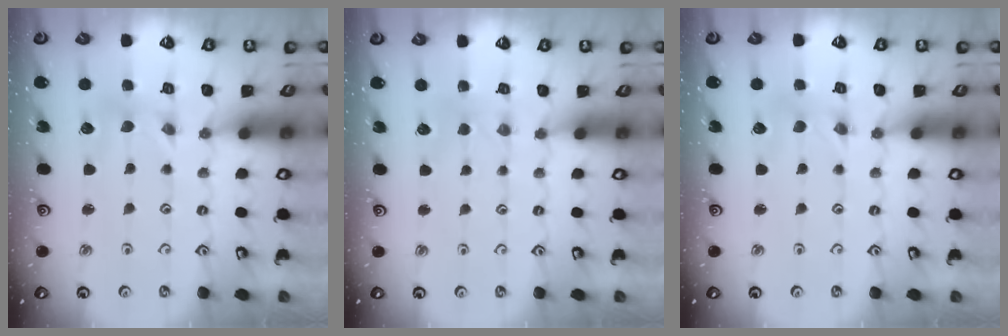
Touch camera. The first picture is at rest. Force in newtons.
{"total": 2.5, "press": 2.4, "slide": 0.4}
{"total": 0.8, "press": 0.8, "slide": 0.2}